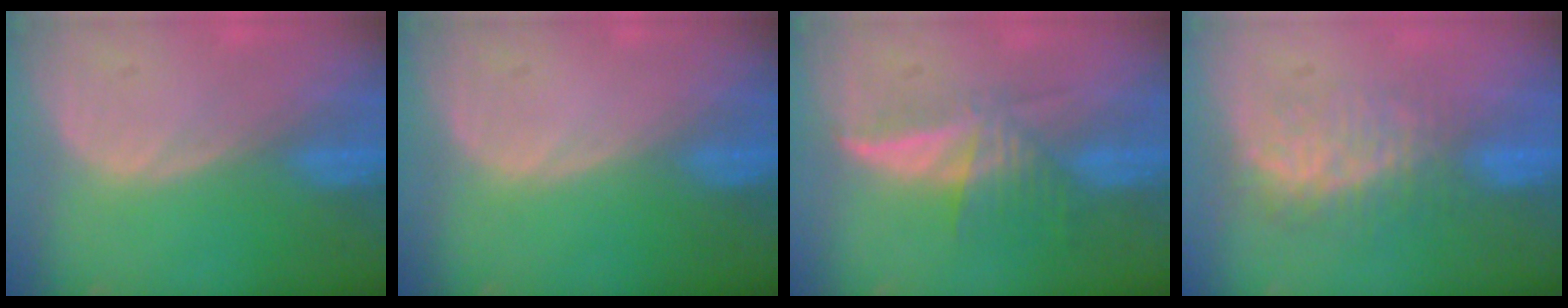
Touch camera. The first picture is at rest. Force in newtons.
{"total": 0.0}
{"total": 6.2, "press": 5.5, "slide": 2.8}
{"total": 8.1, "press": 7.2, "slide": 3.7}